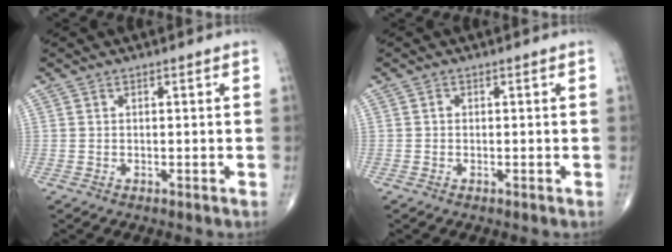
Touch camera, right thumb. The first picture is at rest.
{"total": 0.6, "force": [0.0, 0.5, 0.3], "torque": [-0.001, 0.002, -0.003]}